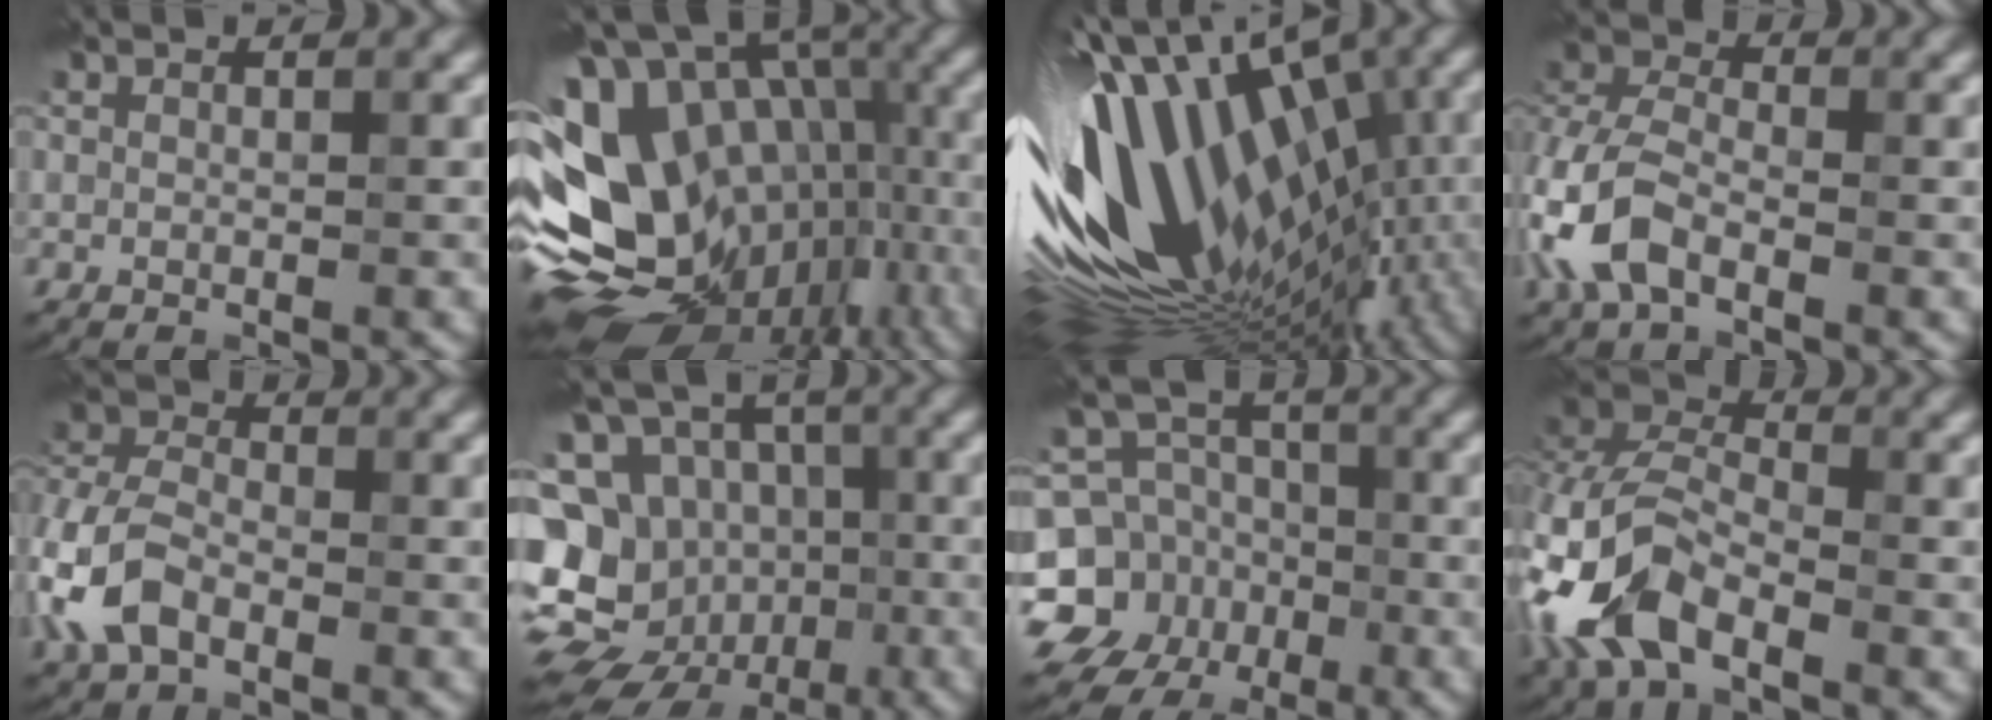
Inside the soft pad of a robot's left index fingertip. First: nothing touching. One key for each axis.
{"total": 18.3, "fx": -3.7, "fy": 13.0, "fz": 12.3, "tx": -0.219, "ty": -0.004, "tz": -0.008}
{"total": 16.5, "fx": -1.8, "fy": 8.8, "fz": 13.8, "tx": -0.240, "ty": -0.005, "tz": -0.023}
{"total": 6.0, "fx": -2.5, "fy": 3.4, "fz": 4.3, "tx": -0.107, "ty": 0.006, "tz": -0.066}
{"total": 5.4, "fx": -2.3, "fy": 3.4, "fz": 3.6, "tx": -0.085, "ty": 0.007, "tz": -0.061}
{"total": 16.5, "fx": -3.9, "fy": 14.6, "fz": 6.6, "tx": -0.156, "ty": 0.010, "tz": -0.067}
{"total": 8.2, "fx": -2.4, "fy": 7.5, "fz": 2.4, "tx": -0.039, "ty": 0.011, "tz": -0.075}
{"total": 8.9, "fx": -4.1, "fy": 4.5, "fz": 6.5, "tx": -0.148, "ty": 0.006, "tz": -0.096}